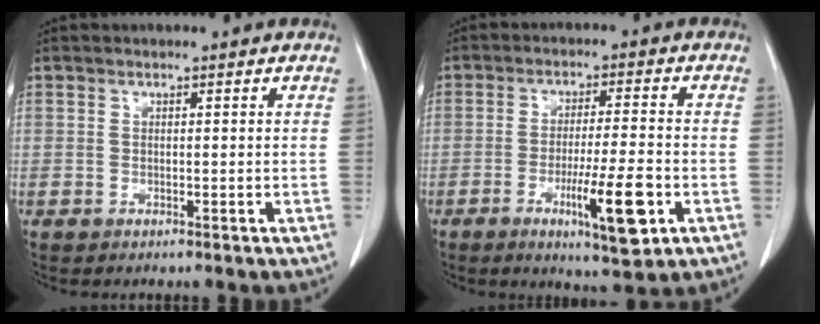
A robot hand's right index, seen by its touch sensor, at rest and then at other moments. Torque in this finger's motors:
{"motor_torque": [0.15, -0.10, 0.14, 0.04]}